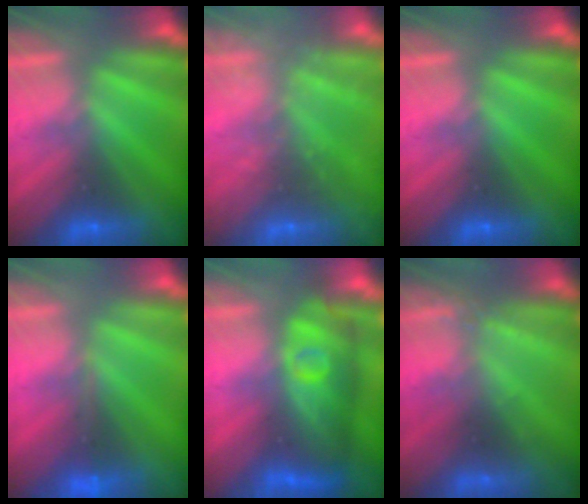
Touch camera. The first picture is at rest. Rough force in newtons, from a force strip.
{"total": 6.8}
{"total": 0.0}
{"total": 1.8}
{"total": 4.4}
{"total": 2.0}